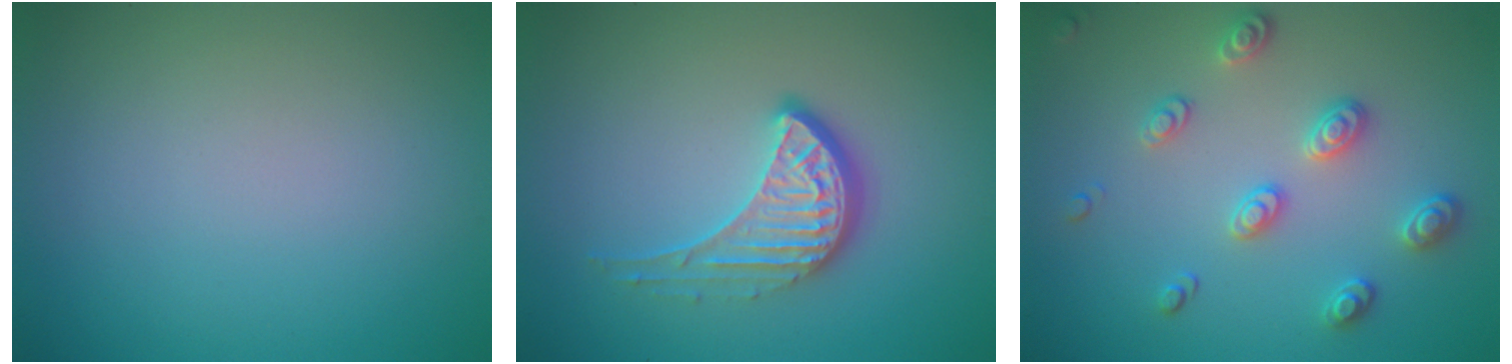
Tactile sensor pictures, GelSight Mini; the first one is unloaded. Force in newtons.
{"total": 4.1, "press": 3.0, "slide": 2.8}
{"total": 2.8, "press": 2.6, "slide": 1.1}